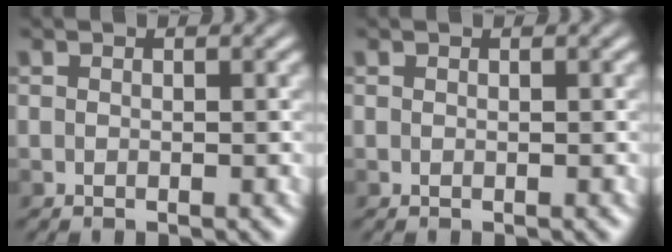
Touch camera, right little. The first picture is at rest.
{"total": 0.0}